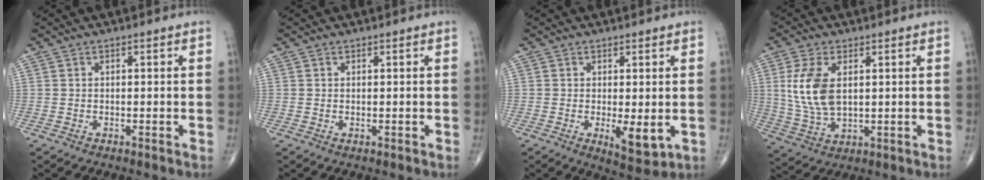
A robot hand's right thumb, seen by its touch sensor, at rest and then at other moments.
{"total": 0.0}
{"total": 5.5, "force": [-0.8, 2.0, 5.1], "torque": [-0.072, -0.018, -0.004]}
{"total": 10.5, "force": [2.1, 5.7, 8.5], "torque": [-0.180, -0.011, 0.049]}